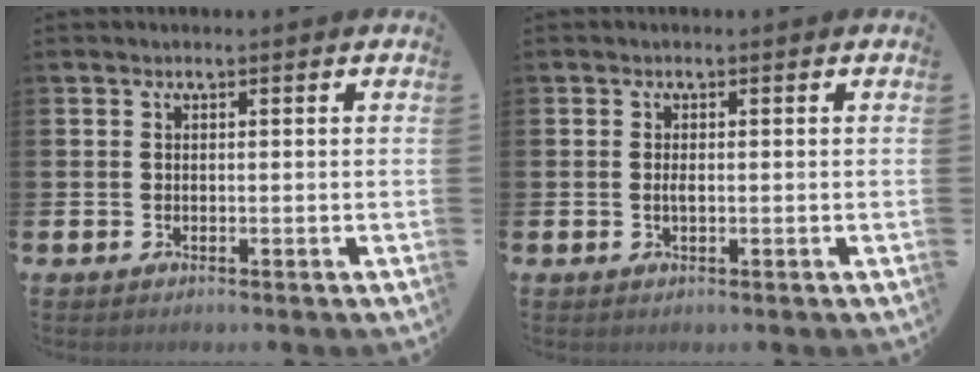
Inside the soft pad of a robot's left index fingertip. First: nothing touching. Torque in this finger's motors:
{"motor_torque": [0.28, 0.24, 0.01, 0.01]}